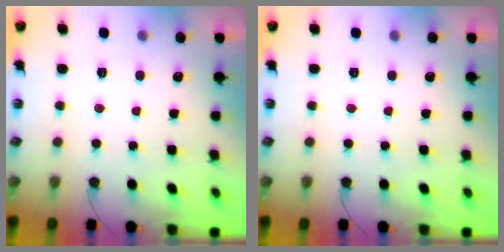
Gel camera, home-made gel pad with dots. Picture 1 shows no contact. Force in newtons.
{"total": 0.0}